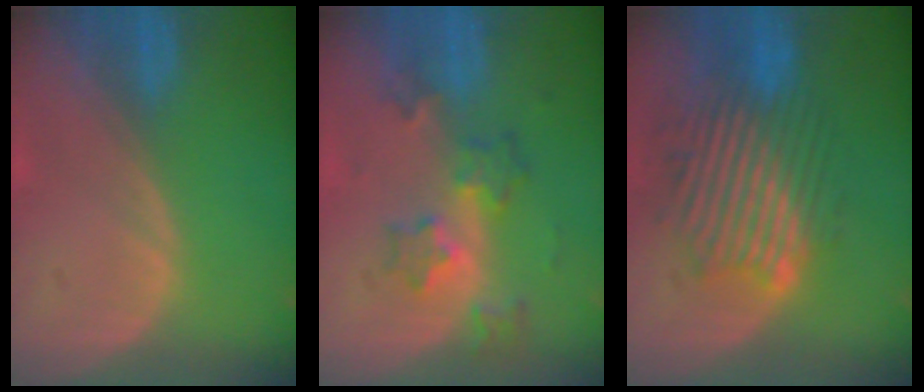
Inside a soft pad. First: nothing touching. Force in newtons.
{"total": 6.1, "press": 5.4, "slide": 2.8}
{"total": 10.1, "press": 9.7, "slide": 2.6}